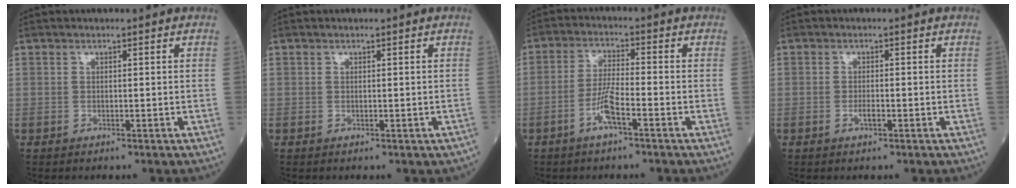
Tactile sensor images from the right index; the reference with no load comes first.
{"total": 0.0}
{"total": 5.0, "force": [-2.5, 0.3, 4.3], "torque": [-0.088, 0.003, -0.052]}
{"total": 1.3, "force": [-0.5, 0.3, 1.1], "torque": [-0.023, 0.000, -0.010]}